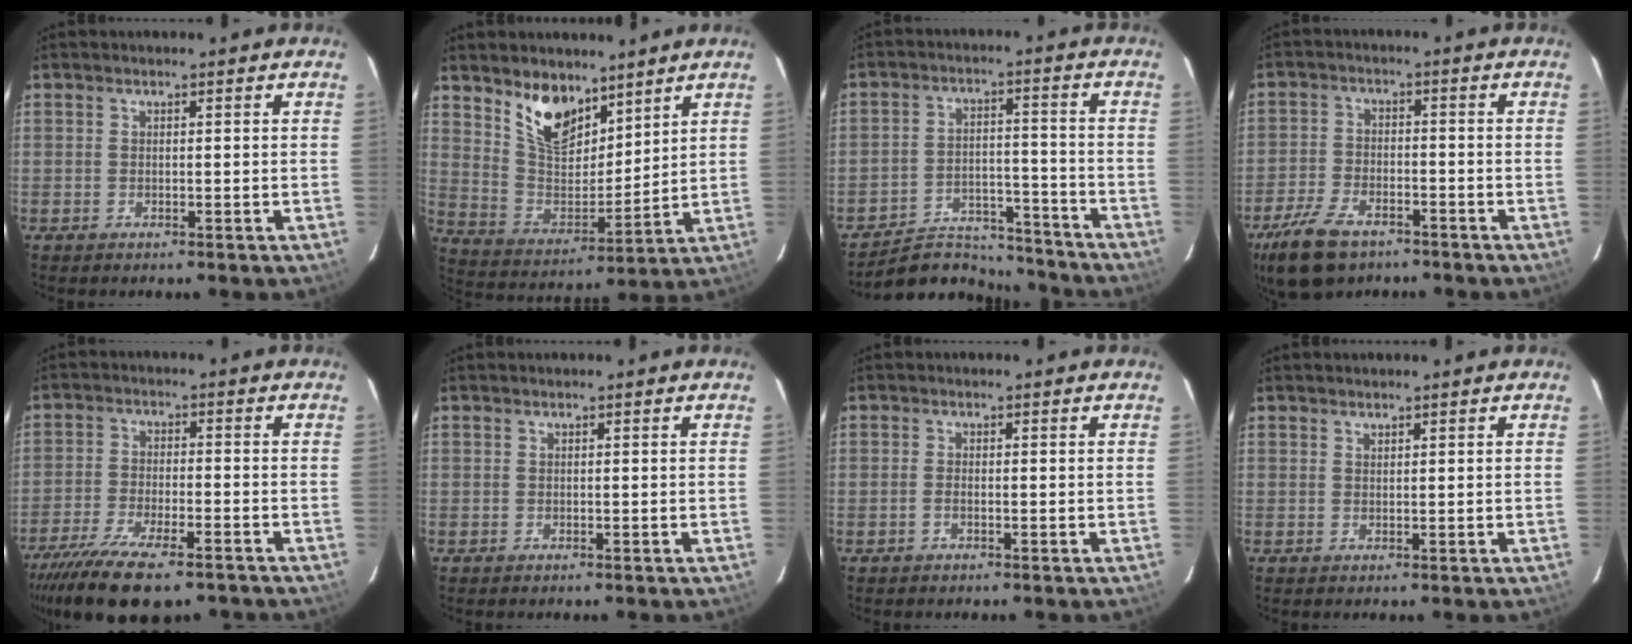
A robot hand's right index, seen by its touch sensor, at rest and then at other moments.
{"total": 12.2, "force": [8.5, 6.1, 6.3], "torque": [-0.120, -0.006, 0.167]}
{"total": 13.5, "force": [-12.6, 4.6, 1.6], "torque": [-0.046, 0.033, -0.181]}
{"total": 11.3, "force": [-7.7, 5.7, 6.0], "torque": [-0.155, -0.008, -0.142]}
{"total": 18.0, "force": [-13.6, 5.2, 10.7], "torque": [-0.219, -0.051, -0.224]}
{"total": 0.0}
{"total": 0.8, "force": [-0.5, 0.2, 0.6], "torque": [-0.015, 0.000, -0.010]}
{"total": 0.6, "force": [0.5, 0.2, 0.0], "torque": [0.000, 0.001, 0.011]}